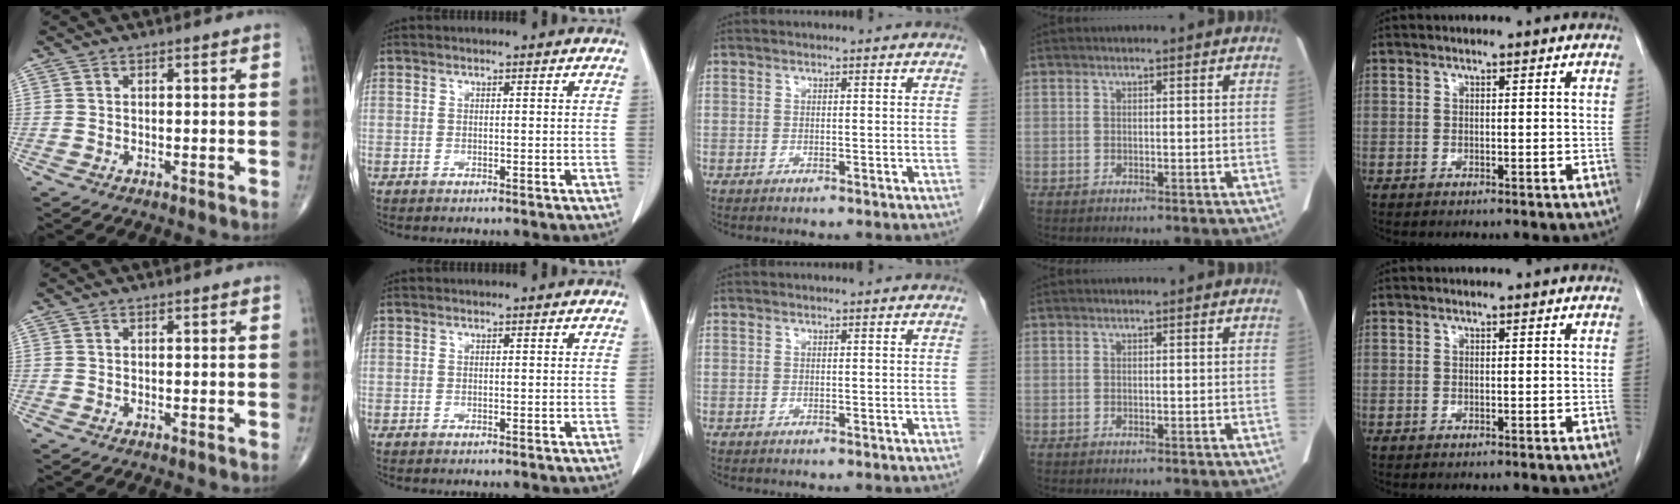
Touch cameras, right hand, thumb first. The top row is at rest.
{}